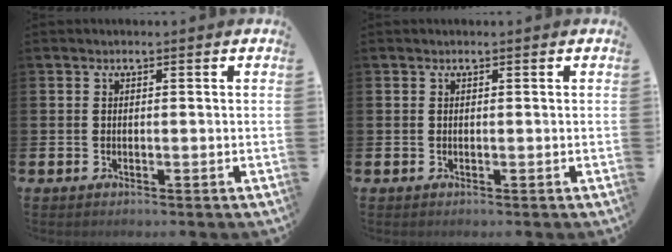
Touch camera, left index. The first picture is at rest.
{"total": 0.0}